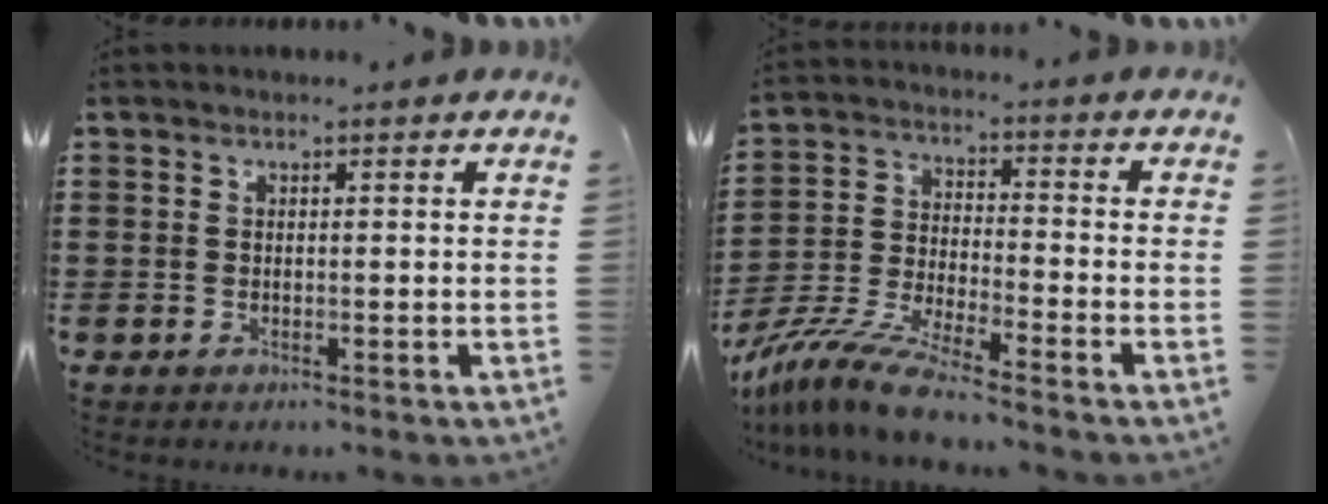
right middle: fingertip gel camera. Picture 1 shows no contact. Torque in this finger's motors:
{"motor_torque": [2.14, 0.00, 0.62, 0.16]}